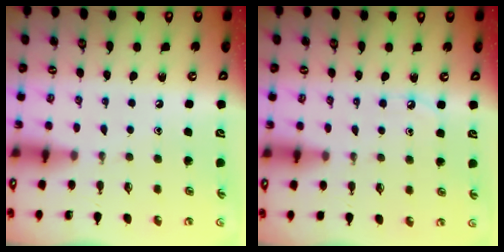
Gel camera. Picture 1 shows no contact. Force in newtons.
{"total": 4.3, "press": 4.3, "slide": 0.7}